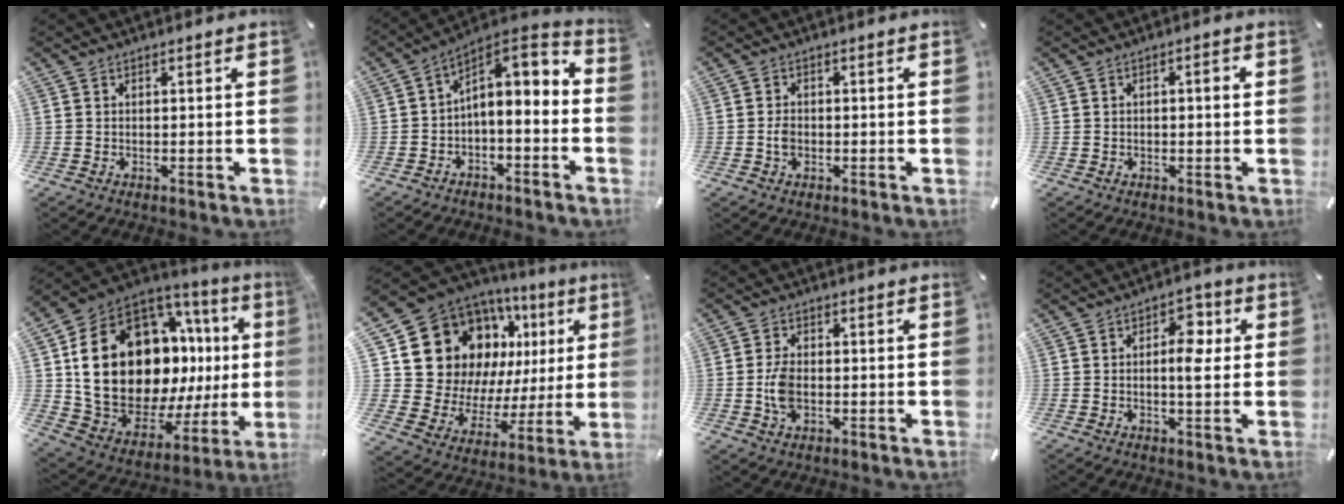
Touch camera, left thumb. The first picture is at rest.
{"total": 5.3, "force": [0.6, 3.7, 3.8], "torque": [-0.047, -0.028, 0.003]}
{"total": 2.0, "force": [-0.5, 1.5, 1.3], "torque": [-0.024, 0.003, -0.008]}
{"total": 2.0, "force": [0.2, 0.8, 1.8], "torque": [-0.025, 0.001, -0.001]}
{"total": 27.5, "force": [6.6, 18.0, 19.7], "torque": [-0.364, -0.077, 0.153]}
{"total": 20.1, "force": [9.7, 14.8, 9.5], "torque": [-0.153, -0.062, 0.201]}
{"total": 5.1, "force": [-0.9, 3.1, 3.9], "torque": [-0.089, 0.000, -0.018]}
{"total": 7.0, "force": [0.7, 3.4, 6.0], "torque": [-0.076, -0.002, 0.003]}